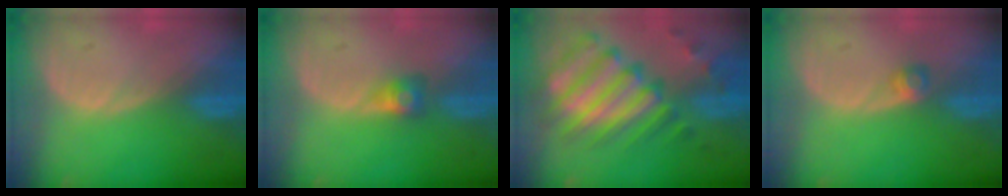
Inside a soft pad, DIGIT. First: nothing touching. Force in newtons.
{"total": 2.8, "press": 2.4, "slide": 1.5}
{"total": 12.2, "press": 10.5, "slide": 6.1}
{"total": 2.0, "press": 1.7, "slide": 1.1}